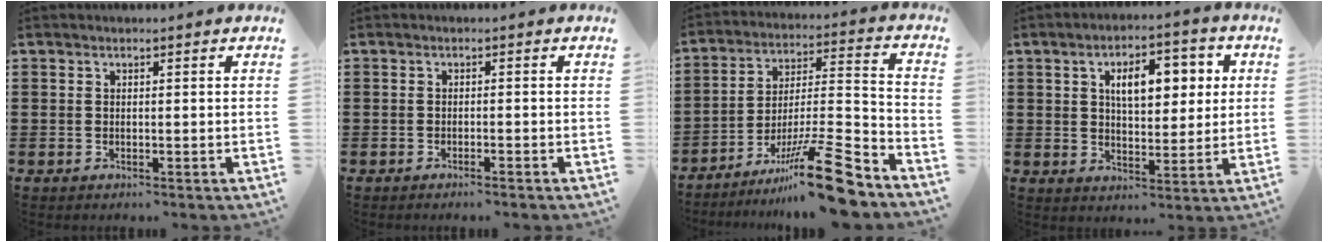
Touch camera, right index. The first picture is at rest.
{"total": 0.8, "force": [-0.7, -0.1, 0.5], "torque": [-0.009, -0.002, -0.014]}
{"total": 16.1, "force": [-11.9, 1.7, 10.6], "torque": [-0.150, 0.050, -0.206]}
{"total": 7.7, "force": [2.5, 3.7, 6.2], "torque": [-0.099, 0.000, 0.033]}